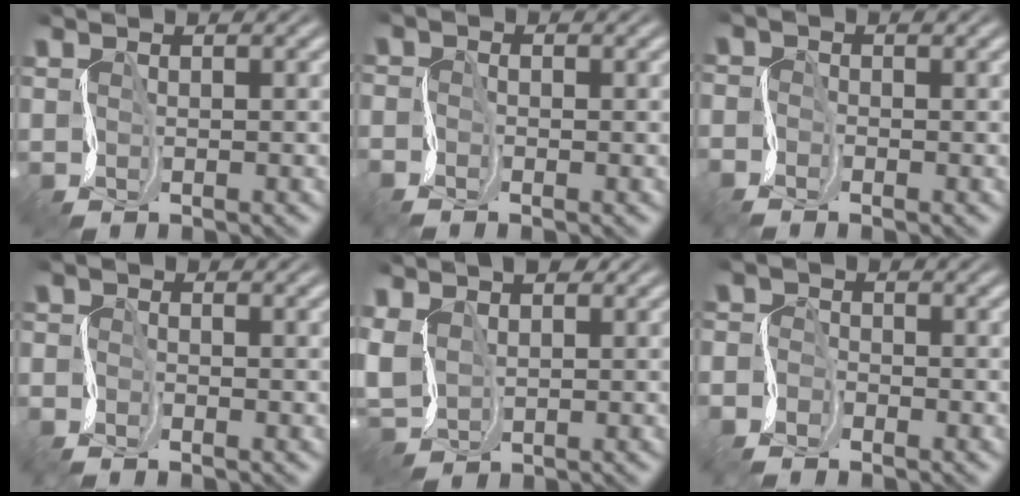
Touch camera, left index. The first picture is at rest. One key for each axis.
{"total": 1.5, "fx": -1.5, "fy": 0.1, "fz": 0.1, "tx": -0.003, "ty": -0.003, "tz": -0.028}
{"total": 1.8, "fx": -1.8, "fy": 0.3, "fz": 0.1, "tx": -0.006, "ty": -0.003, "tz": -0.040}
{"total": 2.0, "fx": -2.0, "fy": -0.1, "fz": 0.2, "tx": -0.009, "ty": -0.007, "tz": -0.041}
{"total": 4.6, "fx": 1.3, "fy": 3.3, "fz": 2.8, "tx": -0.087, "ty": 0.010, "tz": 0.024}
{"total": 2.8, "fx": -2.6, "fy": 0.8, "fz": -0.1, "tx": -0.004, "ty": -0.003, "tz": -0.057}